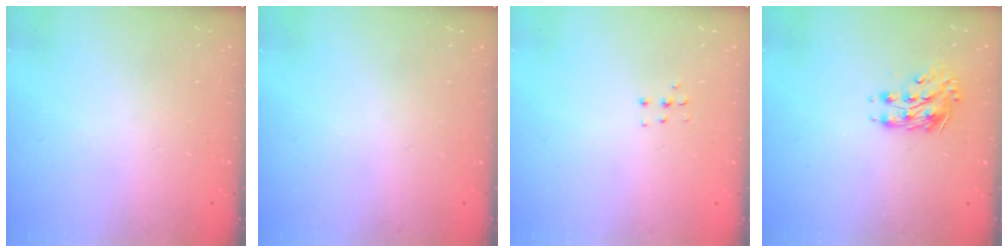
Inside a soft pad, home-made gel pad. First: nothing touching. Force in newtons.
{"total": 0.0}
{"total": 4.0, "press": 4.0, "slide": 0.5}
{"total": 9.4, "press": 9.4, "slide": 0.9}